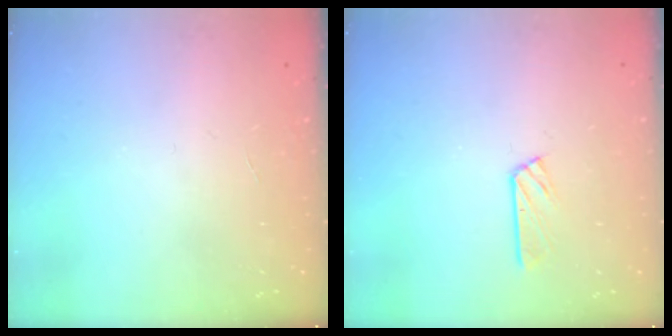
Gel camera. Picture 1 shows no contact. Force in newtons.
{"total": 3.7, "press": 3.7, "slide": 0.4}